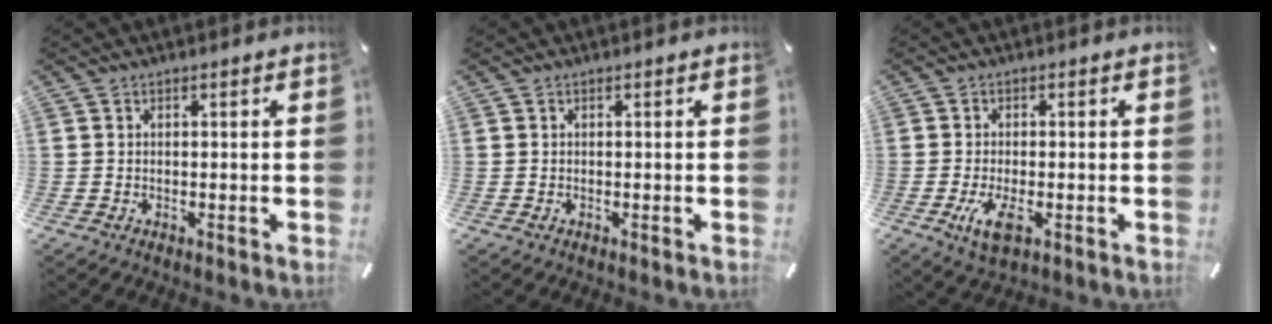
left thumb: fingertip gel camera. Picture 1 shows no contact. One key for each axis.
{"total": 0.0}
{"total": 5.4, "fx": -1.8, "fy": 2.2, "fz": 4.6, "tx": -0.098, "ty": -0.015, "tz": -0.035}